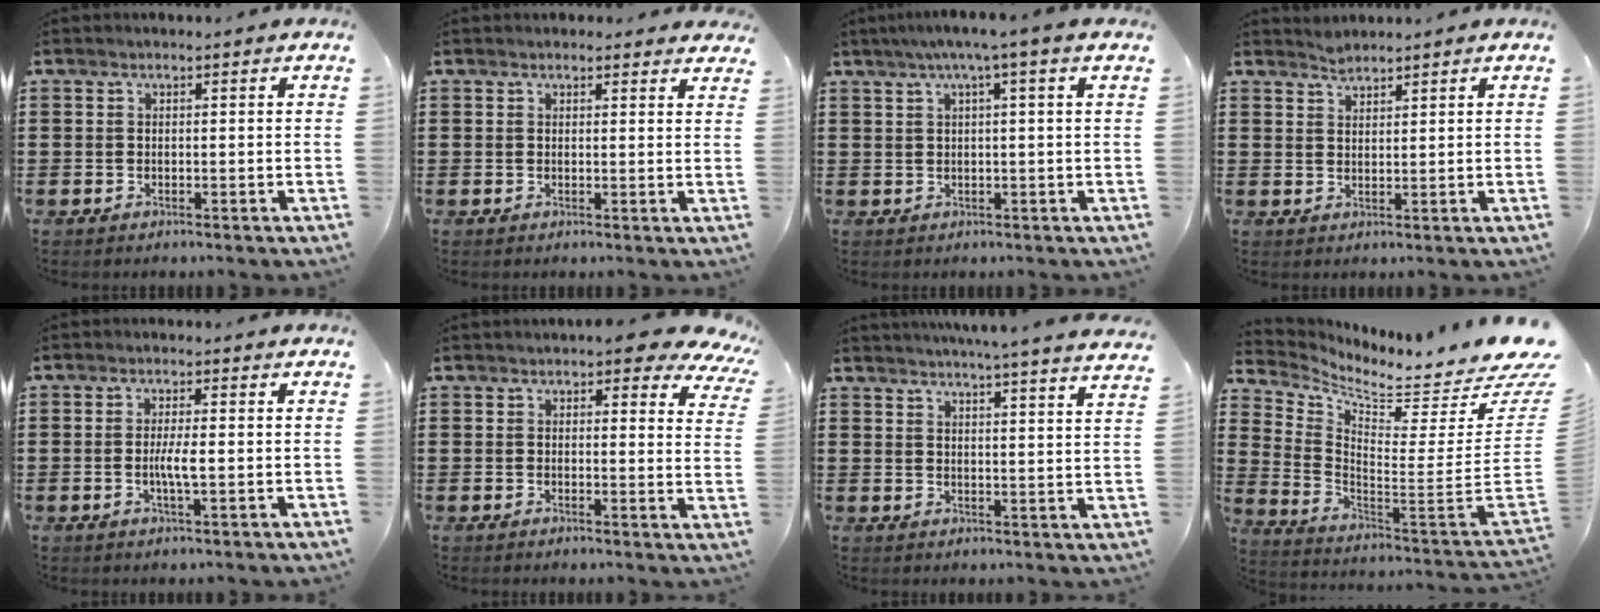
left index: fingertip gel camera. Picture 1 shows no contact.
{"total": 1.4, "force": [1.3, 0.4, 0.2], "torque": [0.001, 0.000, 0.023]}
{"total": 3.1, "force": [1.2, -0.5, 2.8], "torque": [-0.054, -0.003, 0.017]}
{"total": 1.8, "force": [1.8, 0.3, 0.2], "torque": [-0.008, 0.001, 0.035]}
{"total": 3.3, "force": [-0.4, 0.5, 3.3], "torque": [-0.066, -0.005, -0.011]}
{"total": 4.4, "force": [3.5, 1.3, 2.3], "torque": [-0.033, -0.014, 0.058]}
{"total": 4.3, "force": [4.1, -1.1, 0.9], "torque": [-0.034, -0.026, 0.070]}
{"total": 4.8, "force": [4.2, 0.4, 2.3], "torque": [-0.061, -0.064, 0.062]}